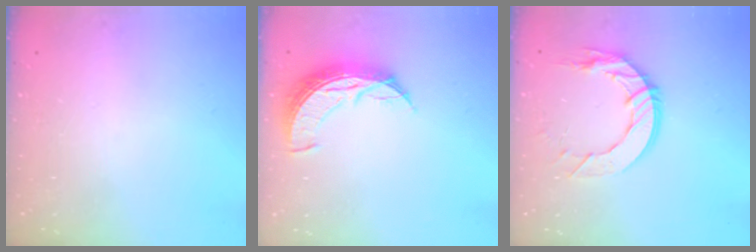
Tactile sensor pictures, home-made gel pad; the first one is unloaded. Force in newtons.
{"total": 8.6, "press": 8.6, "slide": 0.8}
{"total": 12.1, "press": 12.1, "slide": 0.8}